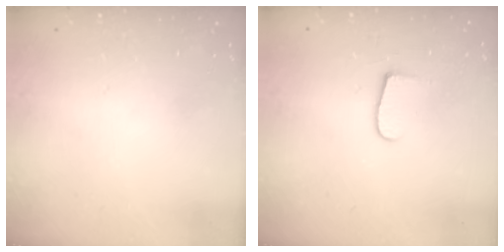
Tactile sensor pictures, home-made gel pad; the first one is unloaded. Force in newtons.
{"total": 6.6, "press": 6.6, "slide": 0.6}